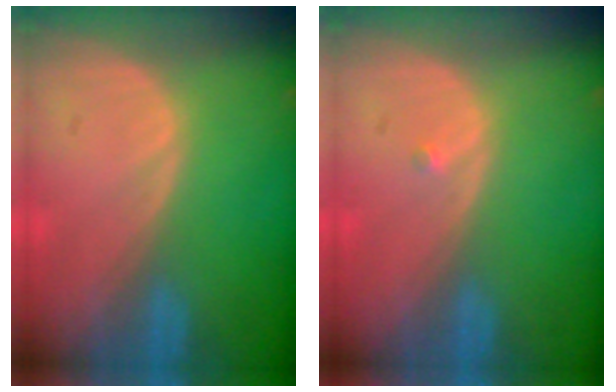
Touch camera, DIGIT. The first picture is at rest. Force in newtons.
{"total": 0.6, "press": 0.5, "slide": 0.4}